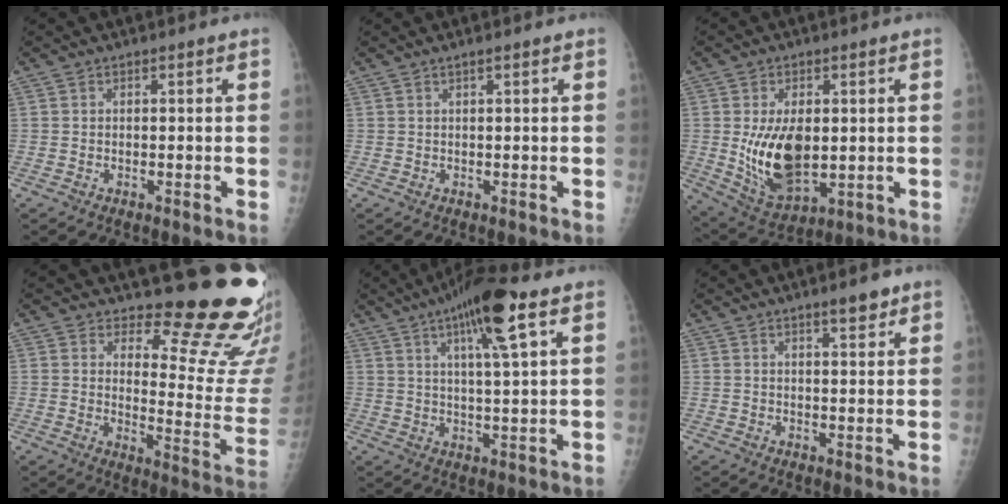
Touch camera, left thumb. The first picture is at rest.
{"total": 0.8, "force": [0.5, -0.1, 0.6], "torque": [-0.006, 0.001, 0.011]}
{"total": 12.7, "force": [0.1, 7.2, 10.5], "torque": [-0.164, -0.017, 0.025]}
{"total": 17.1, "force": [15.3, 4.2, 6.2], "torque": [-0.030, -0.173, 0.180]}
{"total": 12.9, "force": [6.4, 2.0, 11.0], "torque": [-0.181, -0.011, 0.105]}
{"total": 3.9, "force": [2.8, 0.7, 2.6], "torque": [-0.026, -0.018, 0.043]}